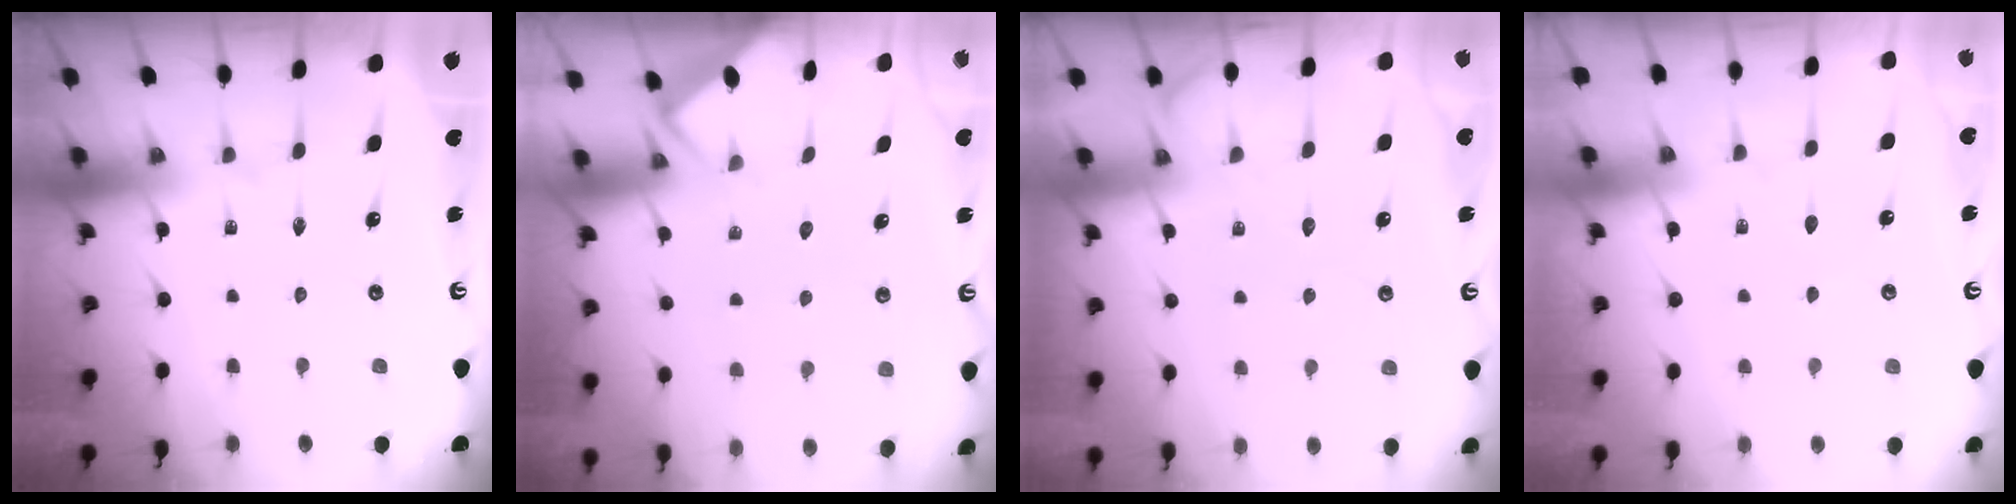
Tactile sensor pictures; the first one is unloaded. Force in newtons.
{"total": 3.1, "press": 3.1, "slide": 0.3}
{"total": 4.3, "press": 4.2, "slide": 0.4}
{"total": 3.0, "press": 2.9, "slide": 0.4}